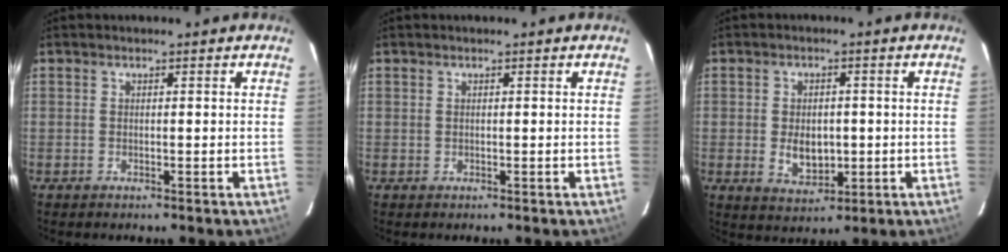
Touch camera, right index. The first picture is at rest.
{"total": 0.0}
{"total": 6.2, "force": [-0.7, 4.2, 4.6], "torque": [-0.085, -0.007, -0.002]}